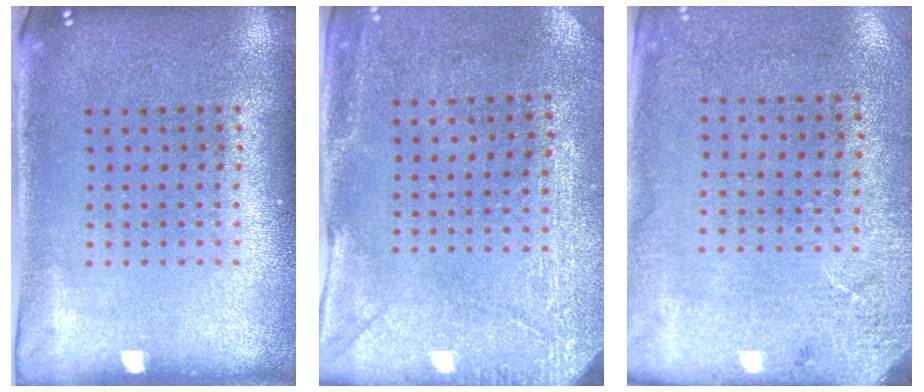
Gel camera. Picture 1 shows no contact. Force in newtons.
{"total": 2.9, "press": 2.6, "slide": 1.3}
{"total": 2.7, "press": 2.2, "slide": 1.5}